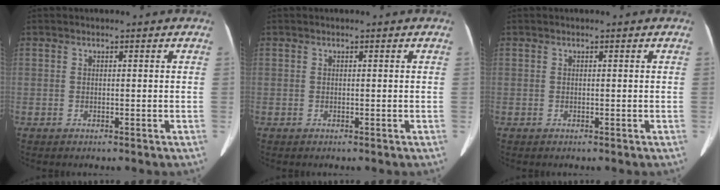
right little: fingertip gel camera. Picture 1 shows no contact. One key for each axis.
{"total": 0.0}
{"total": 0.0}